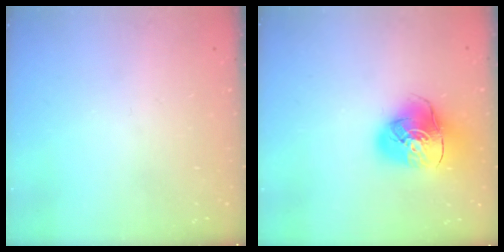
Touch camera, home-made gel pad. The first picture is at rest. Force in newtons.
{"total": 12.8, "press": 12.6, "slide": 1.9}